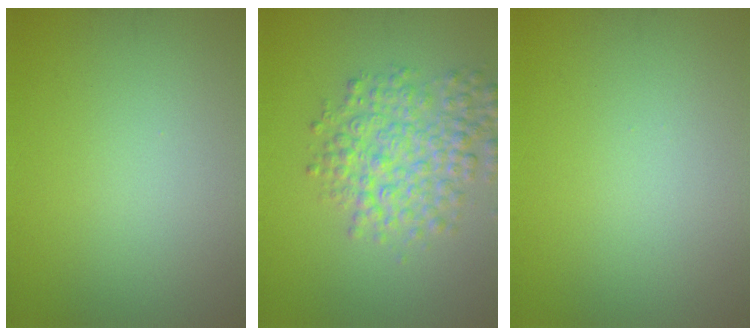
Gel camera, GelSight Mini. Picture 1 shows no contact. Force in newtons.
{"total": 5.2, "press": 5.2, "slide": 0.2}
{"total": 0.0}